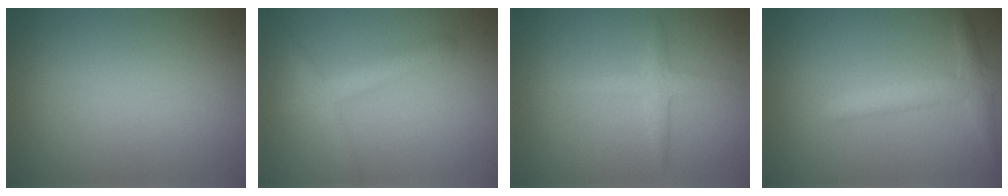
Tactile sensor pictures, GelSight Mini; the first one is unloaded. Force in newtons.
{"total": 2.0, "press": 2.0, "slide": 0.1}
{"total": 1.9, "press": 1.9, "slide": 0.1}
{"total": 2.5, "press": 2.5, "slide": 0.1}